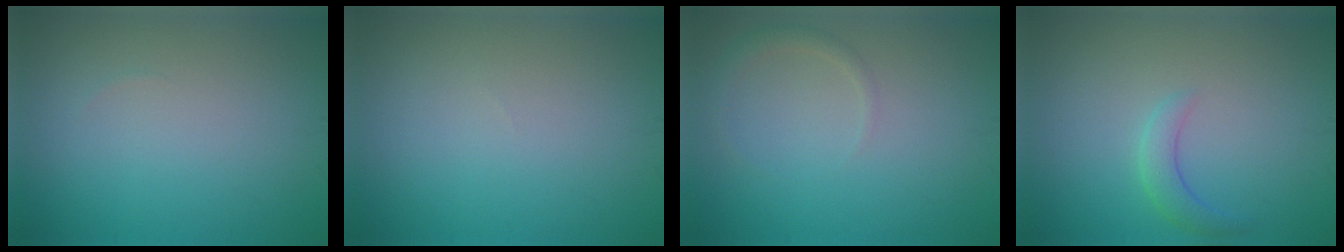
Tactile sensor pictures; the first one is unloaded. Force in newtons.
{"total": 0.0}
{"total": 1.3, "press": 1.3, "slide": 0.1}
{"total": 1.9, "press": 1.9, "slide": 0.1}